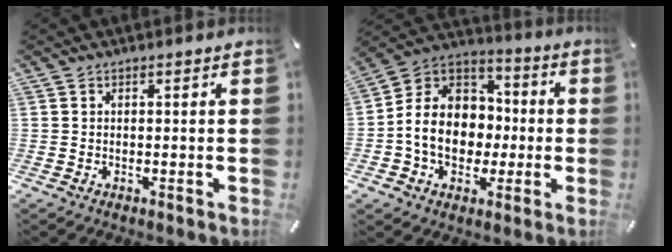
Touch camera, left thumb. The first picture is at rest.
{"total": 13.2, "force": [-2.7, 11.4, 6.0], "torque": [-0.141, 0.011, -0.045]}